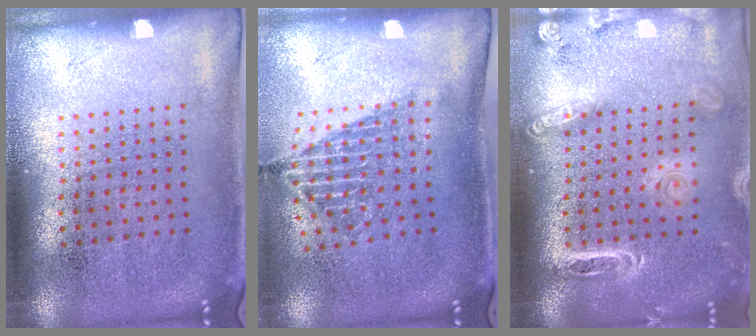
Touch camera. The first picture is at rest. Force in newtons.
{"total": 1.6, "press": 1.2, "slide": 1.0}
{"total": 1.9, "press": 1.8, "slide": 0.7}